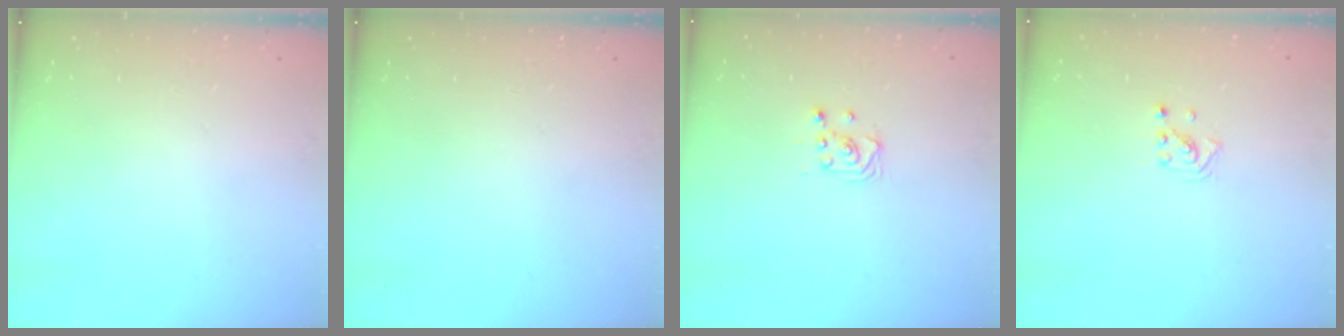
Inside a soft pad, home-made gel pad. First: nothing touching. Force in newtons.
{"total": 0.0}
{"total": 2.9, "press": 2.9, "slide": 0.4}
{"total": 1.9, "press": 1.9, "slide": 0.1}